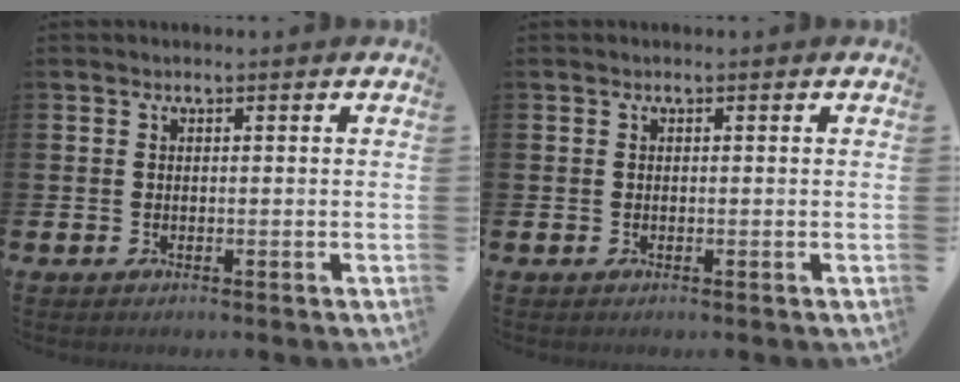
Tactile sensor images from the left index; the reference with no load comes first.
{"total": 0.0}